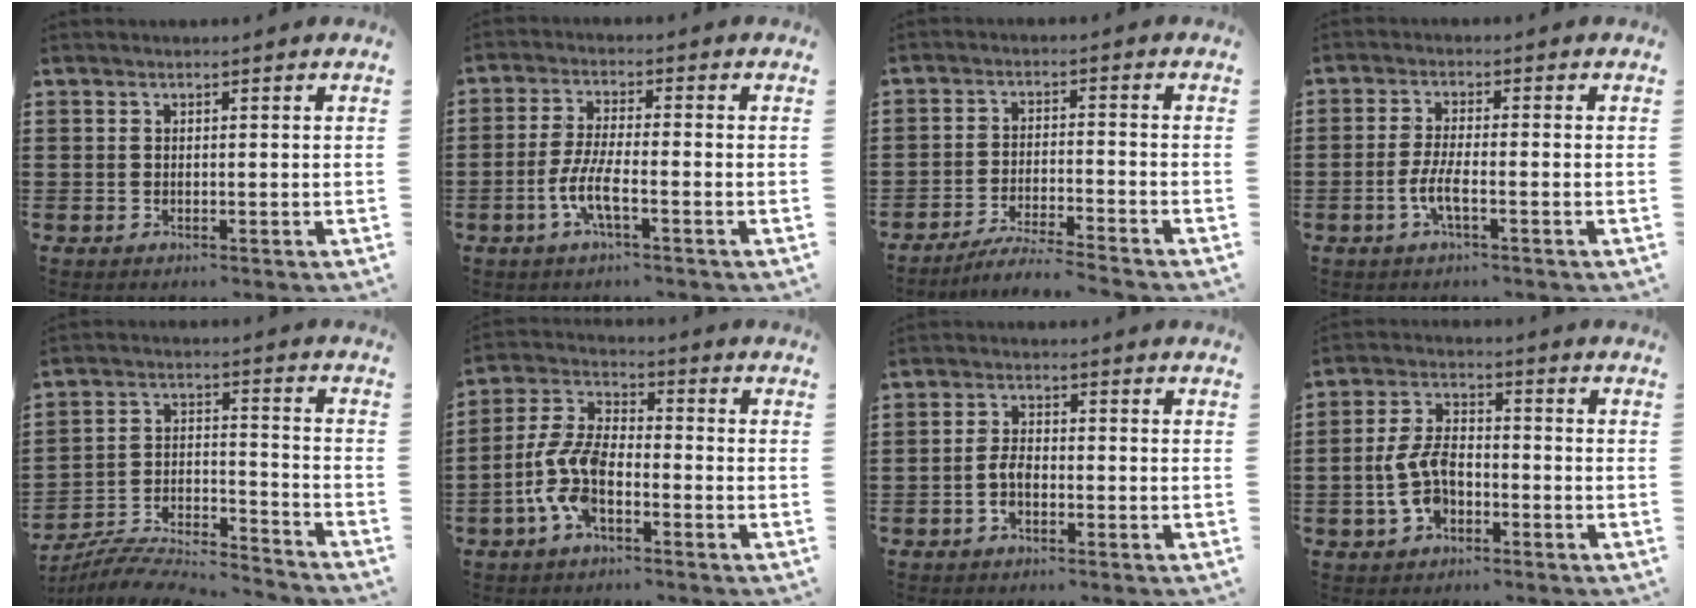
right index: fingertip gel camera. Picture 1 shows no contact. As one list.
[{"total": 5.7, "force": [-2.5, 0.8, 5.0], "torque": [-0.120, -0.018, -0.053]}, {"total": 4.4, "force": [-4.2, -0.4, 1.1], "torque": [-0.028, -0.008, -0.086]}, {"total": 4.1, "force": [-1.6, 0.6, 3.8], "torque": [-0.086, -0.010, -0.033]}, {"total": 6.7, "force": [-6.4, 1.1, 1.5], "torque": [-0.030, -0.001, -0.130]}, {"total": 8.9, "force": [-3.5, 4.1, 7.0], "torque": [-0.185, -0.009, -0.074]}, {"total": 3.3, "force": [-1.3, 1.4, 2.6], "torque": [-0.065, -0.004, -0.028]}, {"total": 7.2, "force": [-2.4, 4.1, 5.3], "torque": [-0.137, -0.003, -0.053]}]